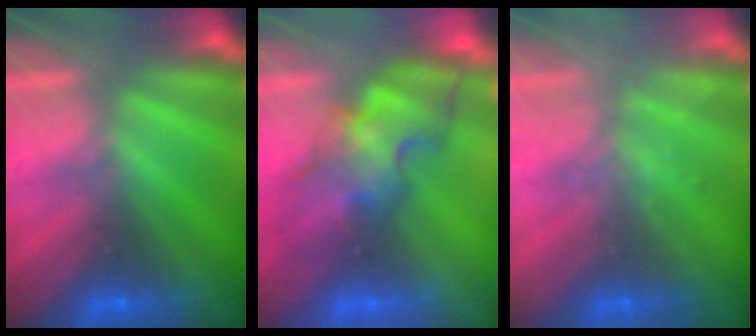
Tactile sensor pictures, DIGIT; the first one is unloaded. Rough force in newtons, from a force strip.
{"total": 3.5}
{"total": 1.7}